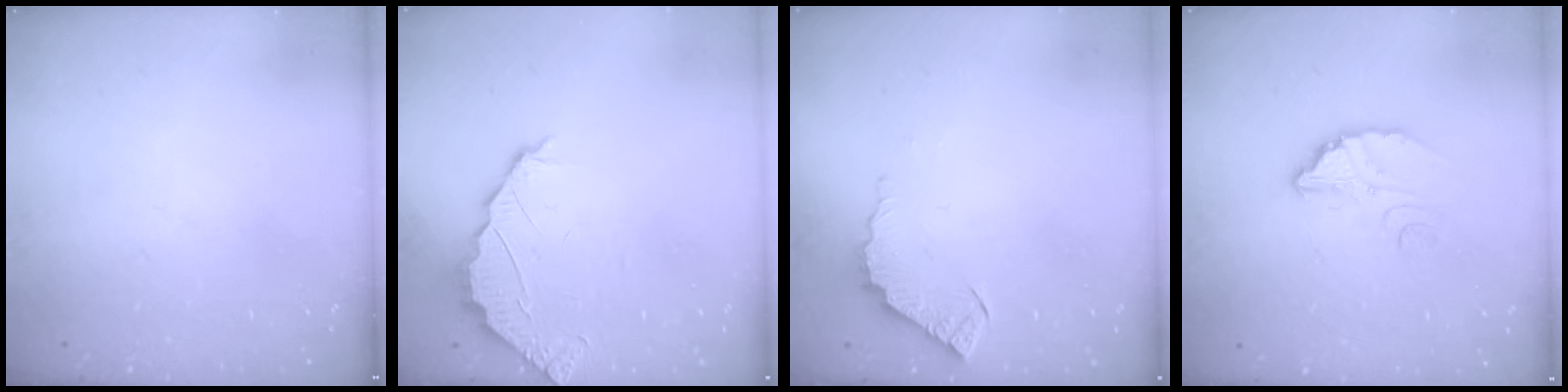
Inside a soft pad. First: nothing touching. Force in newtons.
{"total": 2.4, "press": 2.4, "slide": 0.2}
{"total": 5.8, "press": 5.8, "slide": 0.3}
{"total": 3.7, "press": 3.7, "slide": 0.2}